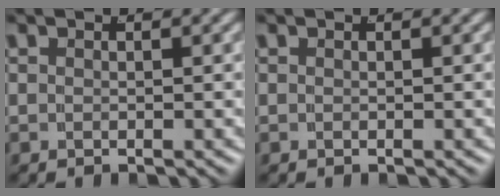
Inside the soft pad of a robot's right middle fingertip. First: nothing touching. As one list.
[{"total": 0.0}]